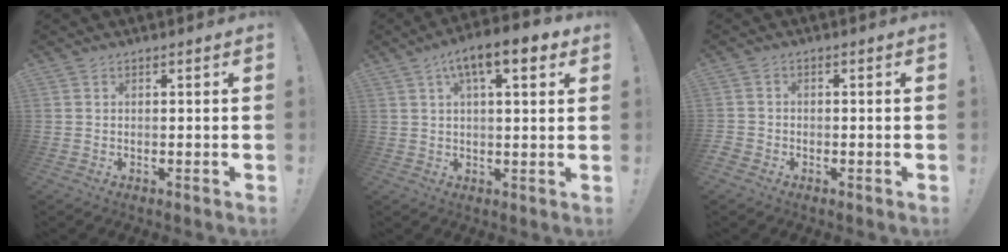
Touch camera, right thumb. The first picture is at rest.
{"total": 10.3, "force": [4.8, 3.5, 8.5], "torque": [-0.118, -0.016, 0.077]}
{"total": 1.9, "force": [-1.3, 1.3, 0.5], "torque": [-0.012, 0.007, -0.022]}